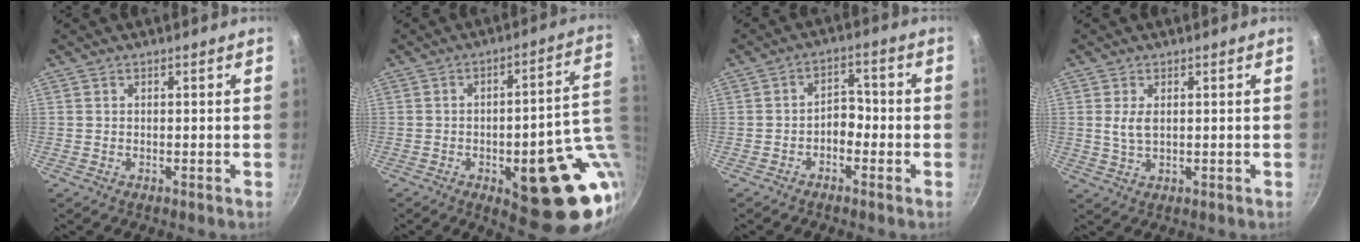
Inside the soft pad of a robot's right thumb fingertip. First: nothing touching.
{"total": 20.4, "force": [-3.4, 7.4, 18.7], "torque": [-0.184, 0.007, -0.035]}
{"total": 4.0, "force": [-1.7, 2.6, 2.5], "torque": [-0.018, 0.027, -0.033]}
{"total": 3.4, "force": [0.7, 1.8, 2.8], "torque": [-0.049, -0.004, 0.016]}